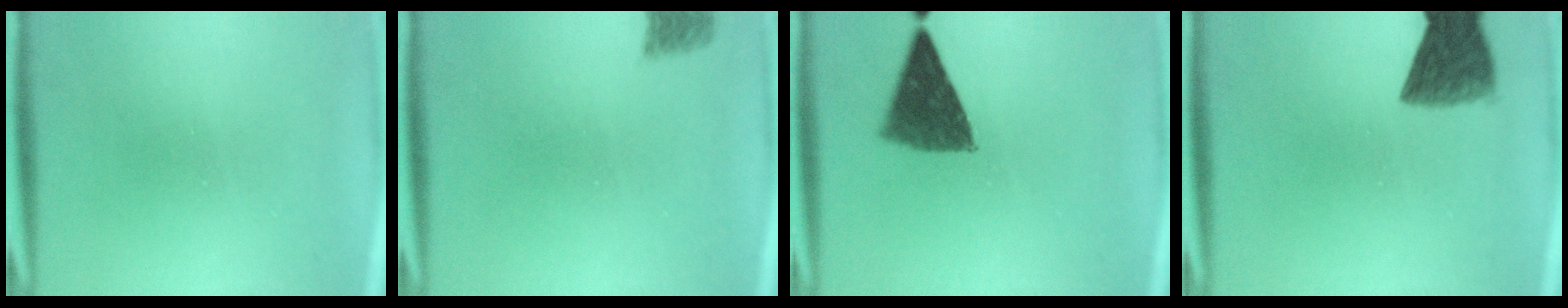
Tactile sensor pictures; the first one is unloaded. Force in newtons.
{"total": 2.7}
{"total": 8.5}
{"total": 7.5}